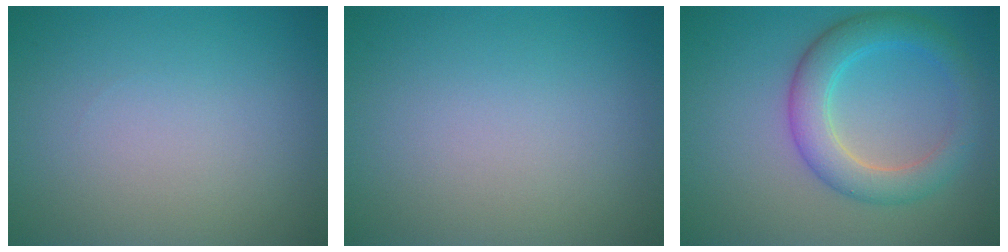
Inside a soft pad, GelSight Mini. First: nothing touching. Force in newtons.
{"total": 0.0}
{"total": 4.7, "press": 4.7, "slide": 0.1}